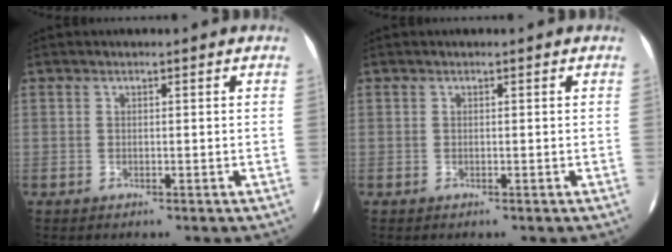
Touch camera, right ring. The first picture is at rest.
{"total": 0.0}